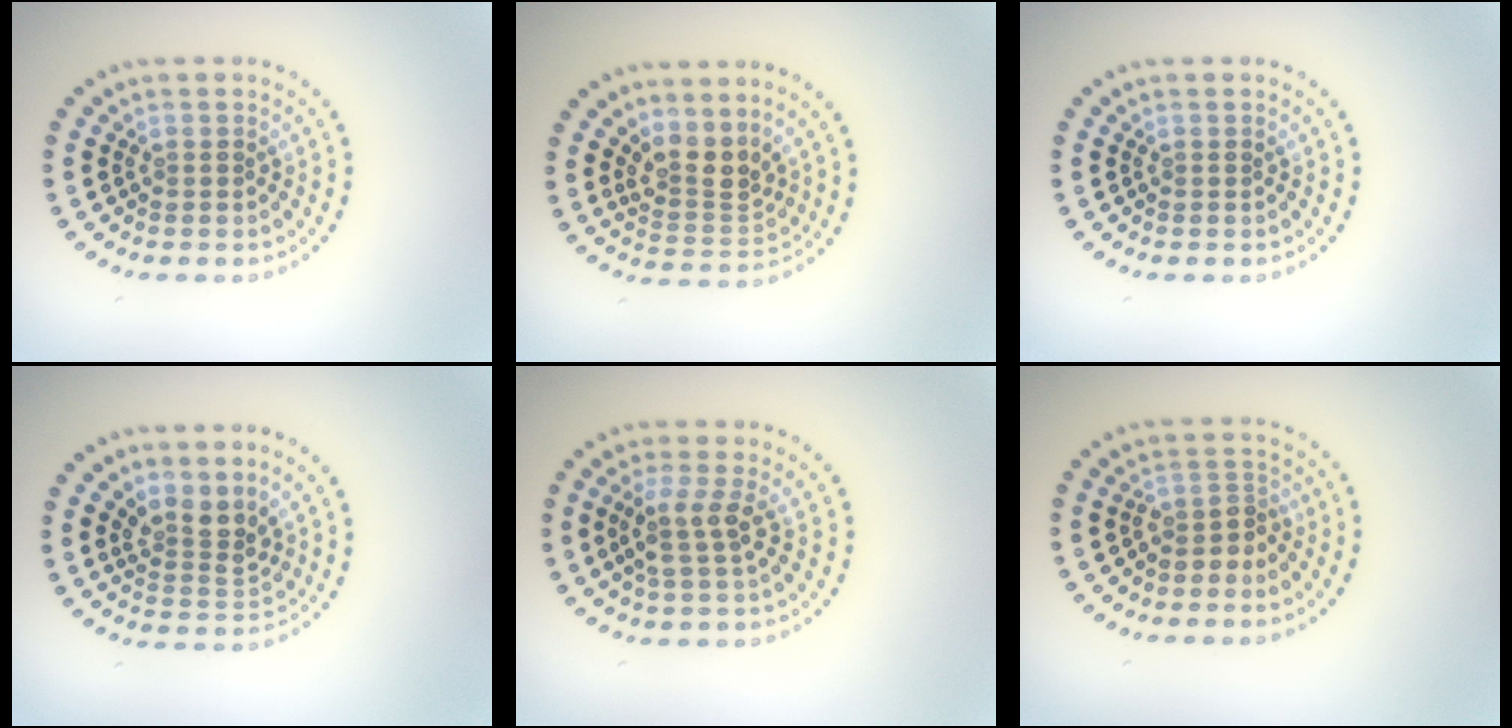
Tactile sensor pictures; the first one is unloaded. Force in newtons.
{"total": 2.9, "press": 2.2, "slide": 1.9}
{"total": 0.0}
{"total": 2.8, "press": 2.1, "slide": 1.9}
{"total": 2.5, "press": 2.0, "slide": 1.6}
{"total": 2.1, "press": 1.5, "slide": 1.5}